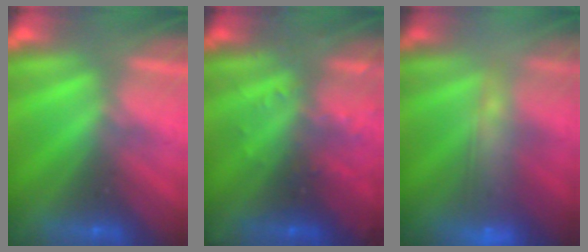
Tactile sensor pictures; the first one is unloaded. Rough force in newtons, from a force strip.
{"total": 2.9}
{"total": 9.4}